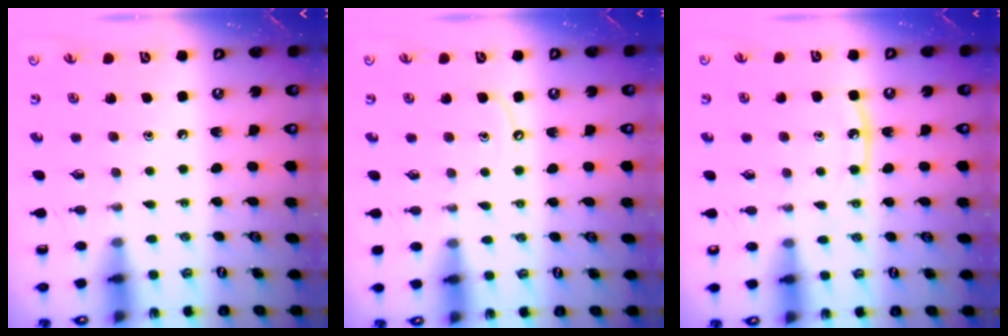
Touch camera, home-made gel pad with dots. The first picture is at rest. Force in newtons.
{"total": 4.2, "press": 4.2, "slide": 0.6}
{"total": 7.2, "press": 7.2, "slide": 0.7}